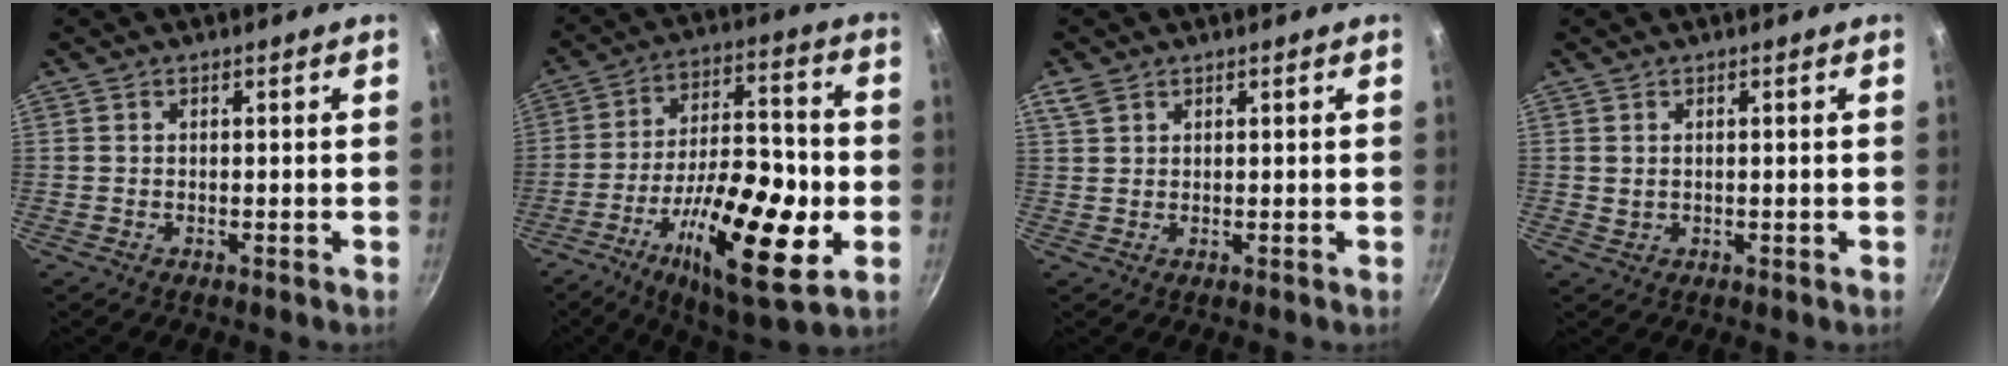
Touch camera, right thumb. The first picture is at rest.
{"total": 23.8, "force": [-7.4, 8.6, 20.9], "torque": [-0.323, 0.025, -0.117]}
{"total": 2.7, "force": [1.7, 1.7, 1.3], "torque": [-0.024, 0.001, 0.039]}
{"total": 1.0, "force": [0.4, 0.7, 0.6], "torque": [-0.009, -0.001, 0.010]}